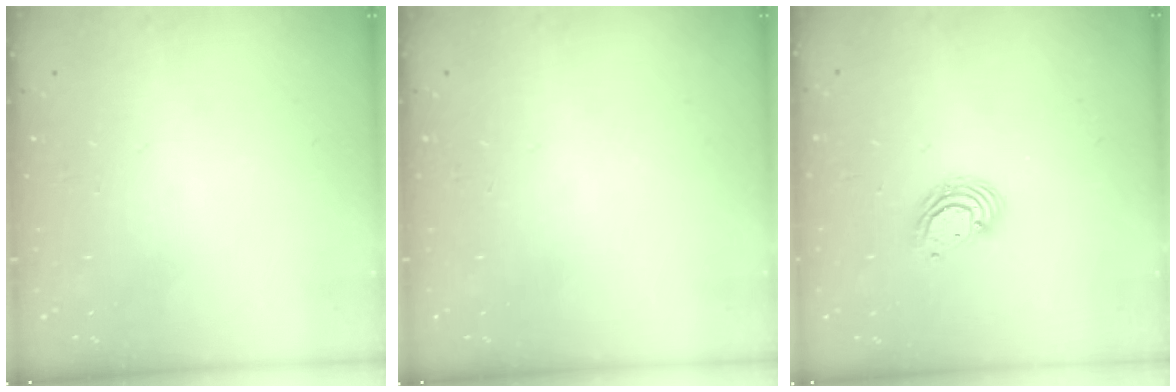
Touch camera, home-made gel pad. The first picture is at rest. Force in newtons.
{"total": 0.0}
{"total": 5.2, "press": 5.2, "slide": 0.3}